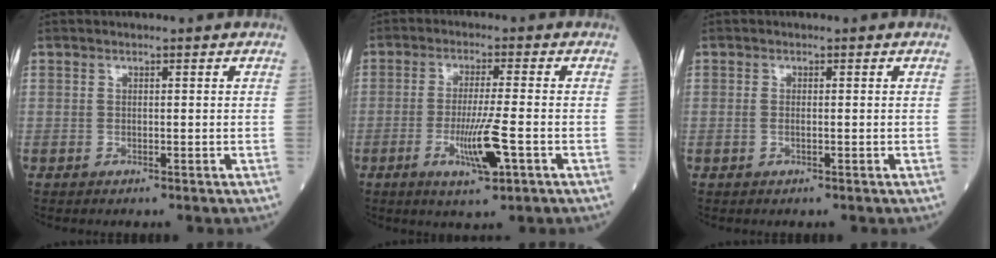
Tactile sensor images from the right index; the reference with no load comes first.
{"total": 7.3, "force": [-2.5, 0.1, 6.9], "torque": [-0.128, -0.015, -0.044]}
{"total": 1.2, "force": [-0.1, 0.5, 1.0], "torque": [-0.026, 0.000, -0.003]}